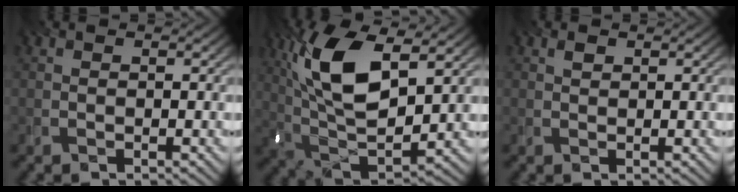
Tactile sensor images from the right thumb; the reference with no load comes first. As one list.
[{"total": 13.0, "force": [4.9, 5.4, 10.8], "torque": [-0.238, 0.010, 0.096]}, {"total": 0.8, "force": [0.7, 0.2, 0.2], "torque": [-0.008, 0.002, 0.008]}]